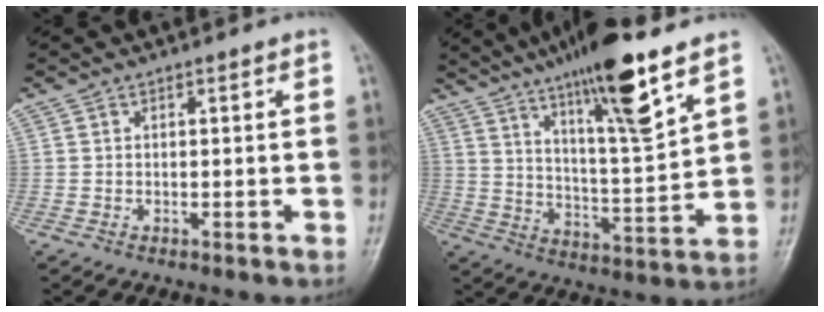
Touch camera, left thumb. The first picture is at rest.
{"total": 17.2, "force": [11.1, 2.4, 13.0], "torque": [-0.206, -0.057, 0.189]}